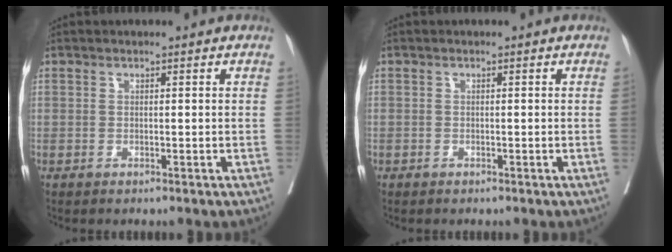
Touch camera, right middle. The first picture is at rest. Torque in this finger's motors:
{"motor_torque": [1.05, -1.08, -0.41, -0.21]}